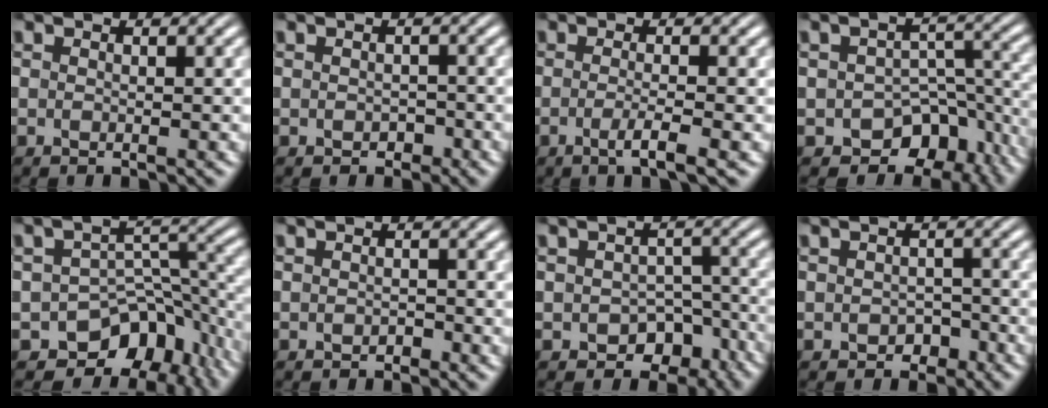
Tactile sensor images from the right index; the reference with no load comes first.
{"total": 1.2, "force": [-0.8, 0.9, 0.1], "torque": [-0.003, -0.003, -0.013]}
{"total": 2.4, "force": [-1.3, 0.2, 2.0], "torque": [-0.043, -0.009, -0.025]}
{"total": 12.8, "force": [-7.3, 9.2, 5.0], "torque": [-0.087, -0.050, -0.106]}
{"total": 12.8, "force": [-6.7, 9.0, 6.2], "torque": [-0.107, -0.043, -0.096]}
{"total": 0.8, "force": [-0.6, 0.5, 0.0], "torque": [-0.008, -0.005, -0.010]}
{"total": 7.1, "force": [-4.6, 5.0, 1.7], "torque": [-0.022, -0.024, -0.067]}
{"total": 2.3, "force": [-1.4, 1.7, 0.2], "torque": [0.006, -0.002, -0.027]}